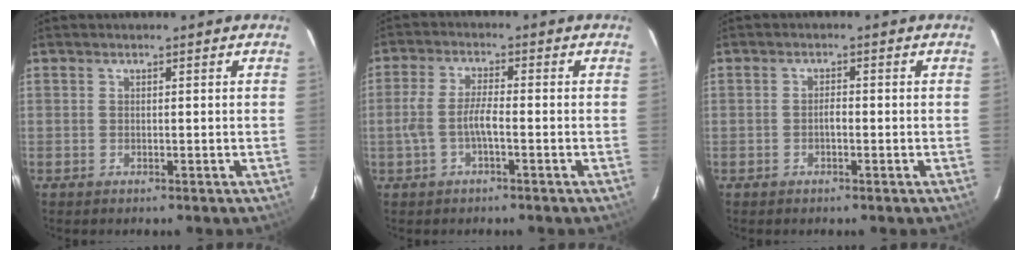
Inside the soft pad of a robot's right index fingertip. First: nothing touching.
{"total": 4.4, "force": [-1.6, 0.9, 4.0], "torque": [-0.090, 0.009, -0.031]}
{"total": 1.2, "force": [-0.5, 0.5, 0.9], "torque": [-0.017, 0.006, -0.009]}